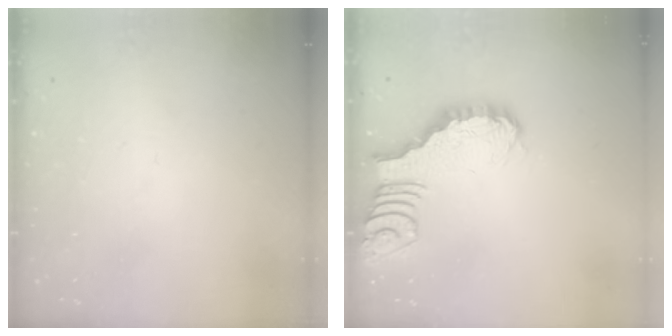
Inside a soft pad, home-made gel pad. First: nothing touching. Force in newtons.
{"total": 2.4, "press": 2.4, "slide": 0.2}